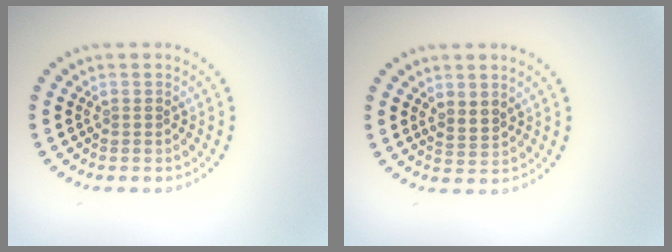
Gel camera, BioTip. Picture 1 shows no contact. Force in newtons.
{"total": 1.6, "press": 1.3, "slide": 0.9}